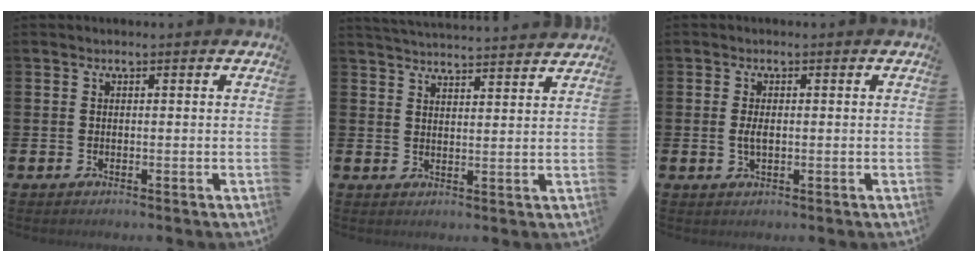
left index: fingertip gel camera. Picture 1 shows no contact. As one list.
[{"total": 4.1, "force": [4.1, -0.3, 0.1], "torque": [-0.007, -0.031, 0.073]}, {"total": 2.2, "force": [-0.1, 1.0, 2.0], "torque": [-0.031, -0.001, -0.004]}]